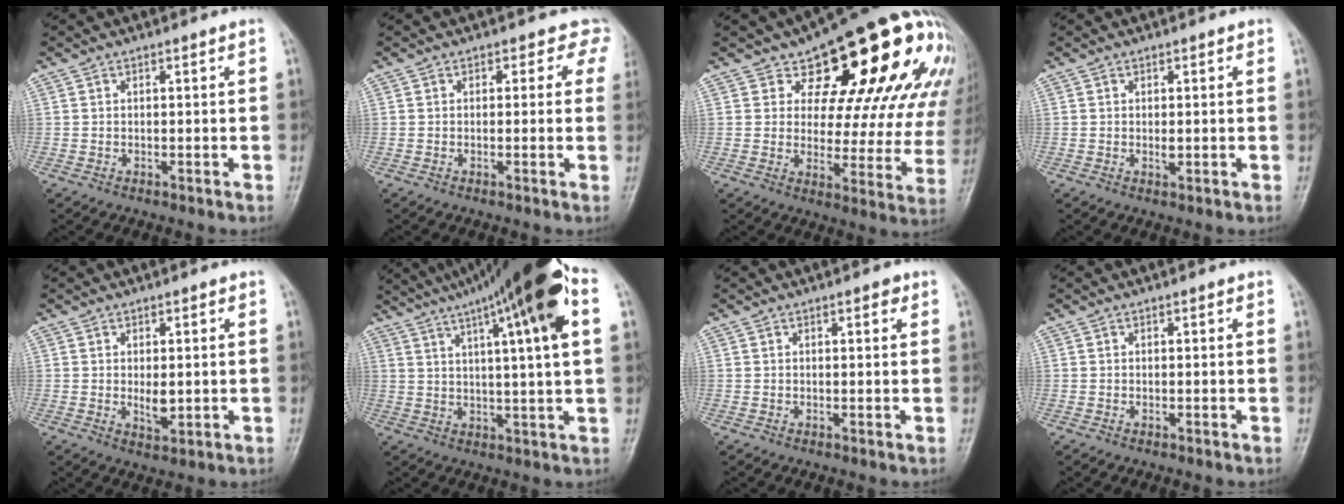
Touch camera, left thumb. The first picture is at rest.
{"total": 3.2, "force": [1.8, 2.5, 1.0], "torque": [0.026, -0.005, -0.004]}
{"total": 23.9, "force": [14.7, 11.3, 15.1], "torque": [-0.161, -0.065, 0.180]}
{"total": 1.3, "force": [0.2, 0.8, 1.0], "torque": [-0.010, -0.002, 0.001]}
{"total": 3.5, "force": [0.1, 2.0, 2.9], "torque": [-0.037, -0.010, 0.005]}
{"total": 21.0, "force": [9.4, 2.8, 18.5], "torque": [-0.288, 0.017, 0.138]}
{"total": 1.6, "force": [0.9, 0.7, 1.2], "torque": [-0.010, -0.001, 0.009]}
{"total": 0.0}